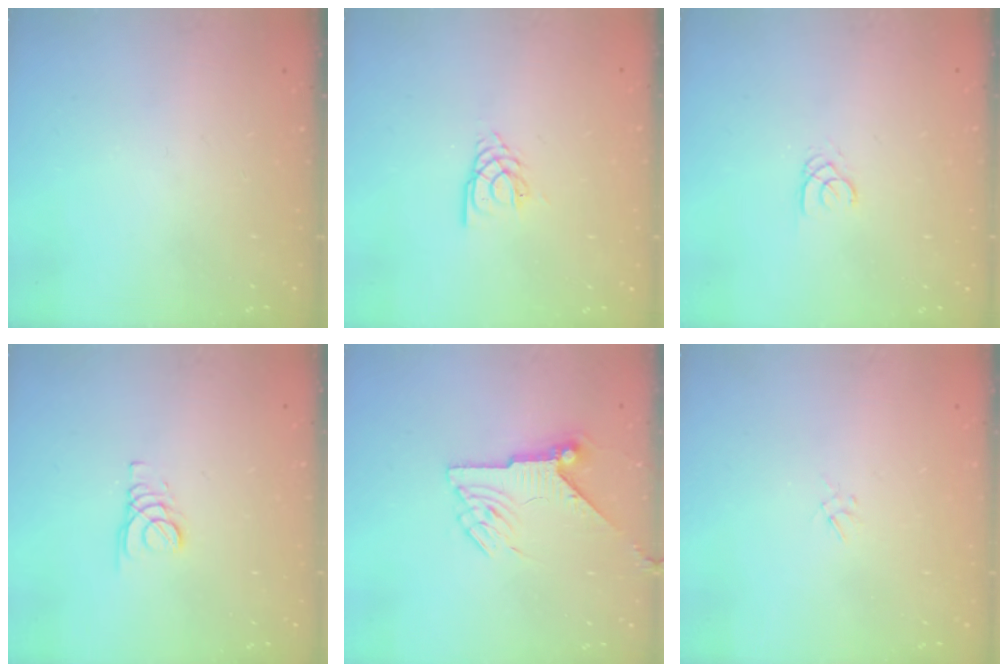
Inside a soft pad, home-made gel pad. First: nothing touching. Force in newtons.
{"total": 2.9, "press": 2.8, "slide": 0.4}
{"total": 1.7, "press": 1.7, "slide": 0.2}
{"total": 1.8, "press": 1.8, "slide": 0.2}
{"total": 7.3, "press": 7.3, "slide": 0.7}
{"total": 1.0, "press": 0.9, "slide": 0.4}